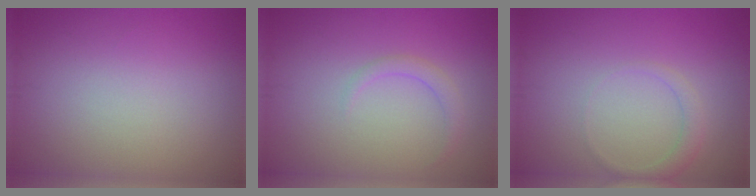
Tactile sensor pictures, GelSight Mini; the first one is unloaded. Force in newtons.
{"total": 1.3, "press": 1.3, "slide": 0.1}
{"total": 1.5, "press": 1.5, "slide": 0.1}